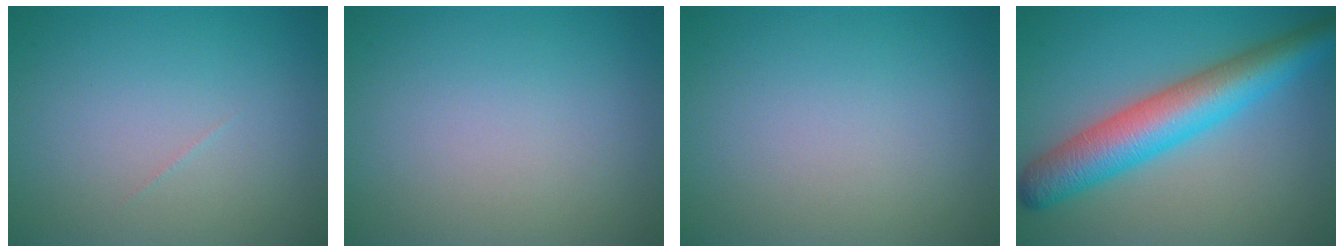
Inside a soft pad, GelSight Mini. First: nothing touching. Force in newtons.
{"total": 0.0}
{"total": 0.0}
{"total": 7.9, "press": 7.9, "slide": 0.1}